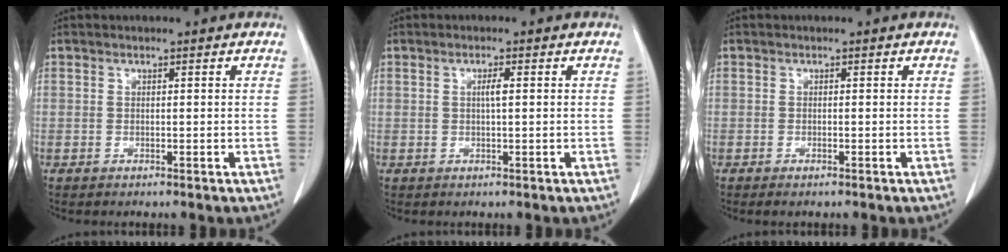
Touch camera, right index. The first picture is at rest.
{"total": 1.6, "force": [0.4, 0.1, 1.5], "torque": [-0.027, 0.003, 0.006]}
{"total": 0.5, "force": [-0.3, 0.1, 0.4], "torque": [-0.006, -0.002, -0.002]}